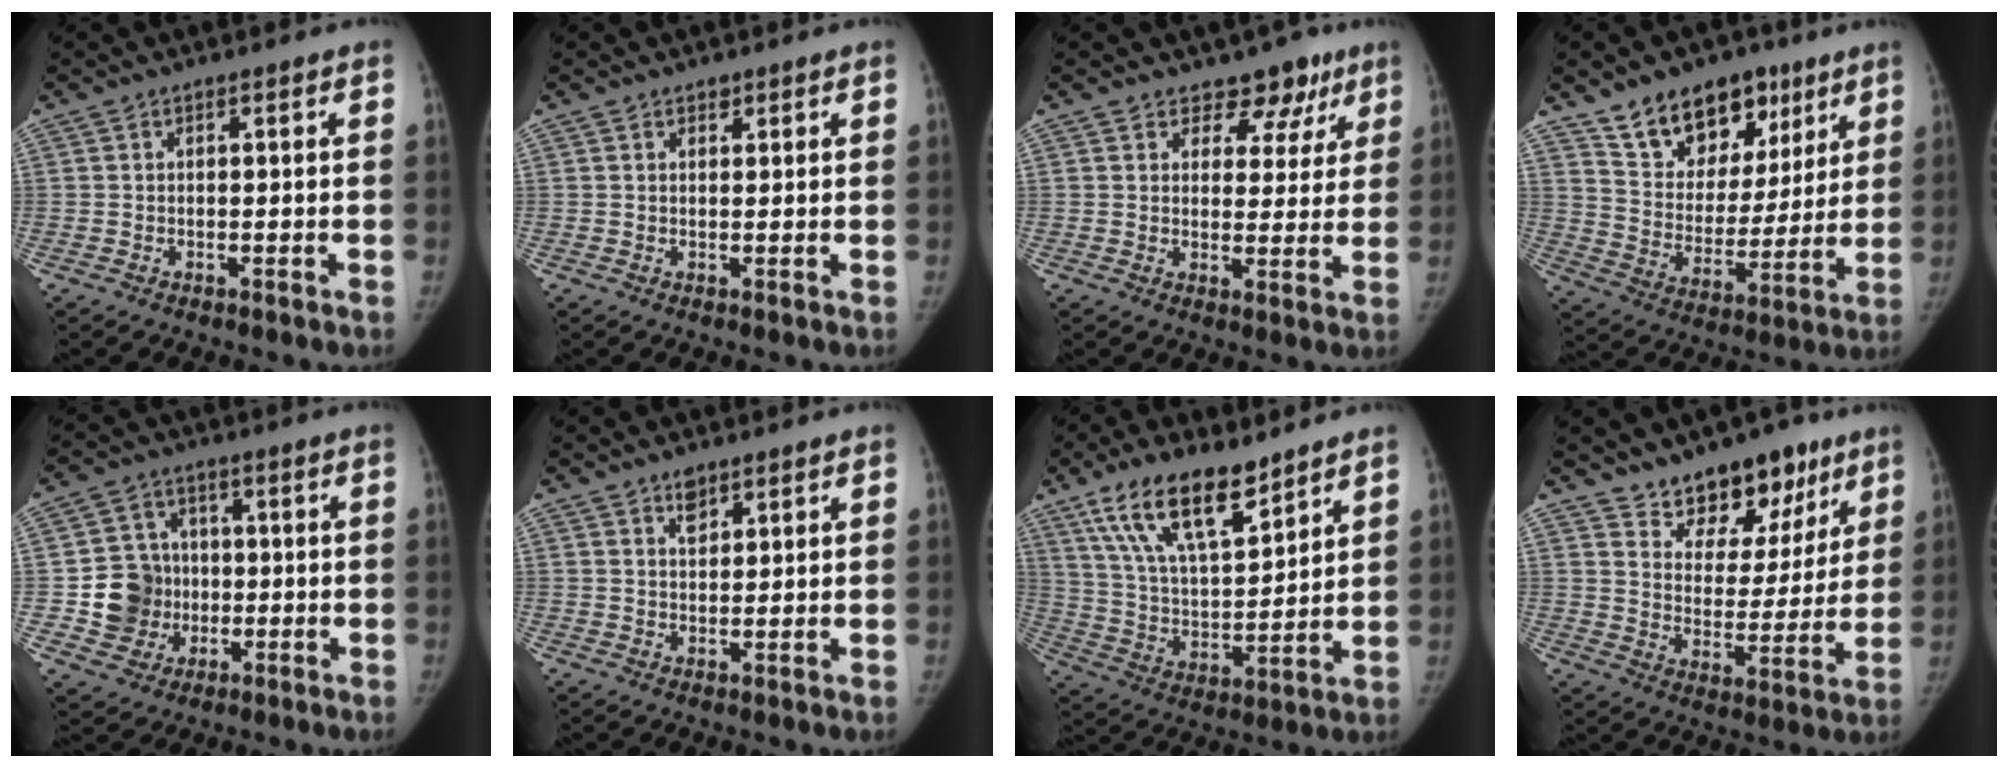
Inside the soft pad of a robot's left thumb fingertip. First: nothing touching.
{"total": 1.2, "force": [0.8, 0.8, 0.3], "torque": [0.005, -0.006, 0.011]}
{"total": 7.5, "force": [5.3, 5.1, 1.5], "torque": [0.026, -0.026, 0.060]}
{"total": 17.3, "force": [11.3, 10.9, 7.3], "torque": [-0.061, -0.055, 0.194]}
{"total": 10.0, "force": [-1.0, 9.4, 3.3], "torque": [-0.015, 0.011, -0.012]}
{"total": 3.0, "force": [2.1, 1.7, 1.4], "torque": [-0.010, -0.014, 0.037]}
{"total": 16.9, "force": [11.2, 6.5, 10.8], "torque": [-0.163, -0.053, 0.215]}
{"total": 15.1, "force": [10.7, 8.3, 6.6], "torque": [-0.032, -0.062, 0.169]}